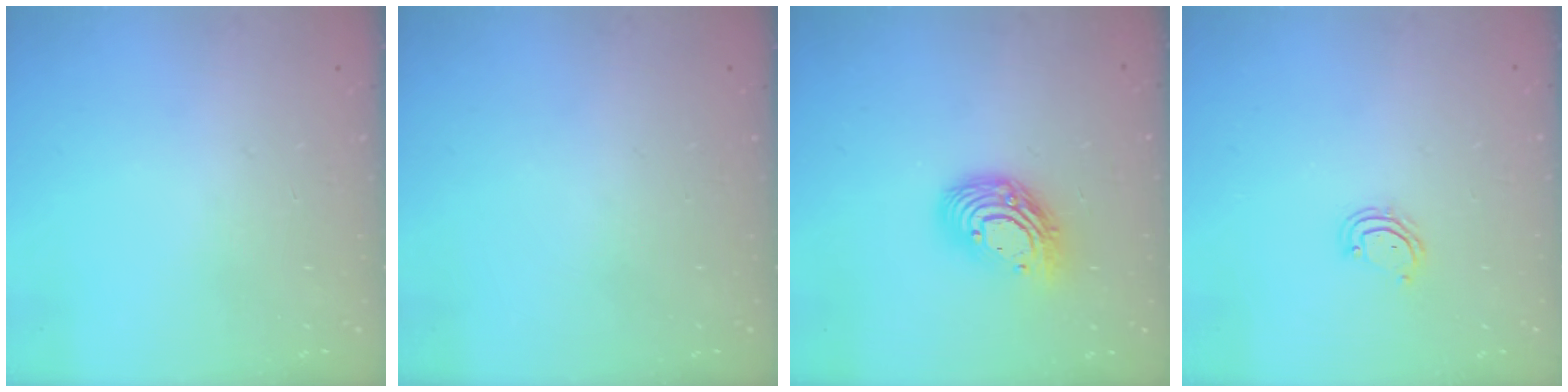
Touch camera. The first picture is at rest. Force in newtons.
{"total": 0.0}
{"total": 12.7, "press": 12.7, "slide": 1.2}
{"total": 4.2, "press": 4.2, "slide": 0.4}